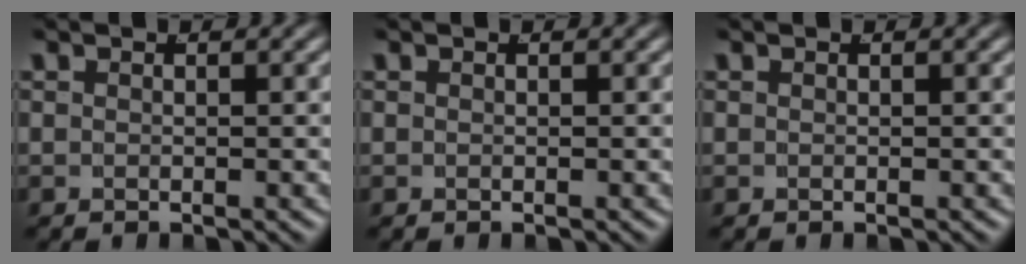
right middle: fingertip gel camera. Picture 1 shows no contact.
{"total": 0.0}
{"total": 0.0}